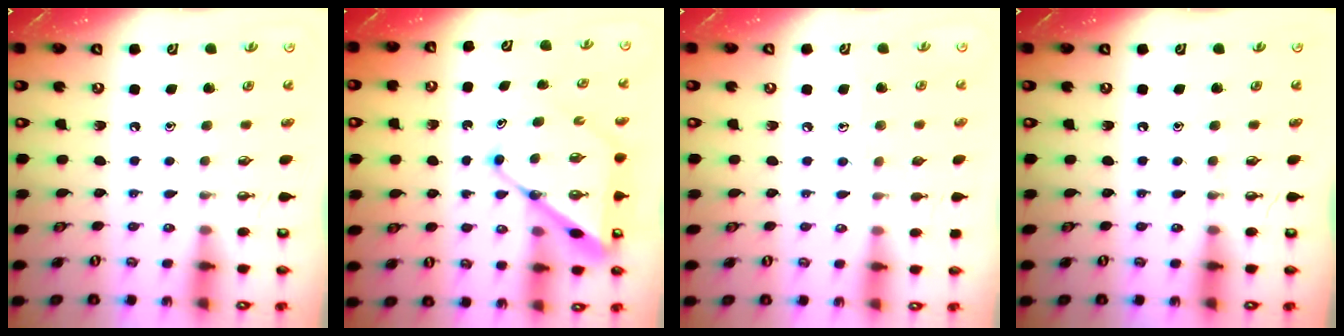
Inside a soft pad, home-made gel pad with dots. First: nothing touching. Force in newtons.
{"total": 12.2, "press": 12.1, "slide": 1.2}
{"total": 5.4, "press": 5.4, "slide": 0.5}
{"total": 0.0}